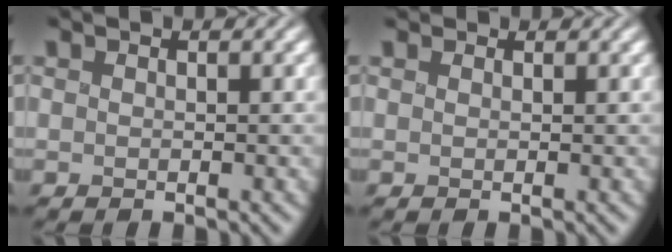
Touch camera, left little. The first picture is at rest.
{"total": 1.2, "force": [1.0, 0.5, 0.3], "torque": [-0.005, 0.000, 0.020]}